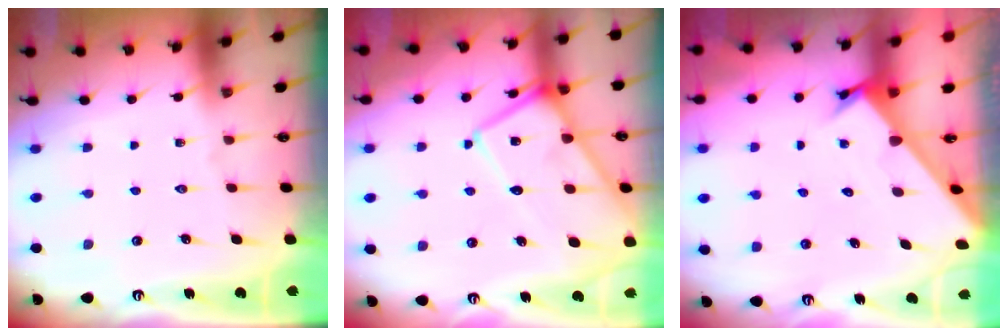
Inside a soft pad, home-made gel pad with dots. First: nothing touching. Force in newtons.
{"total": 14.7, "press": 14.7, "slide": 1.3}
{"total": 2.4, "press": 2.4, "slide": 0.1}